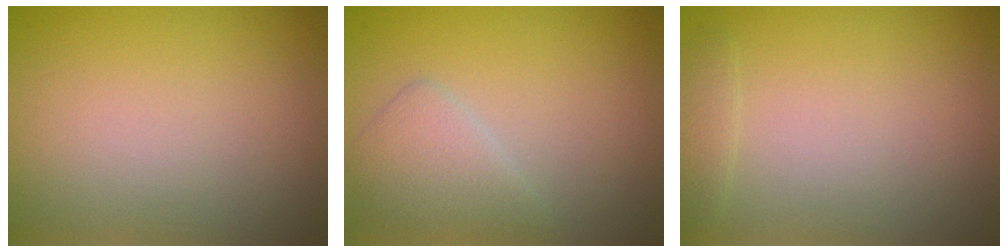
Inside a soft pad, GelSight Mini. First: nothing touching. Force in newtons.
{"total": 2.4, "press": 2.4, "slide": 0.1}
{"total": 1.0, "press": 1.0, "slide": 0.1}